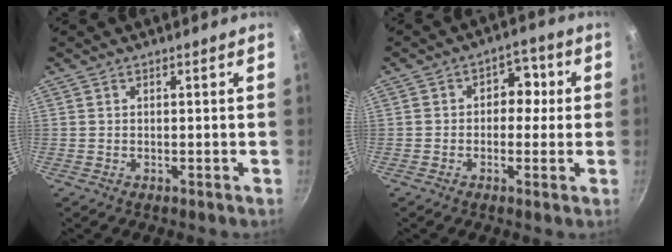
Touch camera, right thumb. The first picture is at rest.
{"total": 5.9, "force": [0.2, 4.6, 3.7], "torque": [-0.004, 0.011, -0.008]}